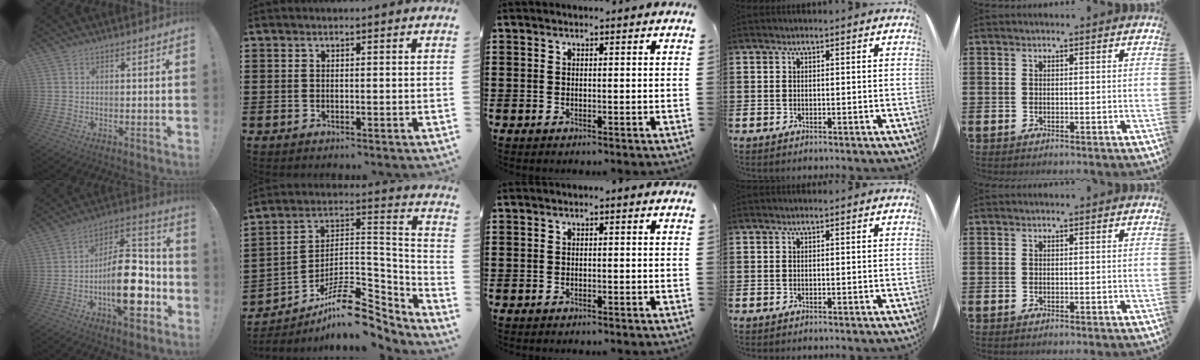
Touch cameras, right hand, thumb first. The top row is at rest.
{"thumb": {"total": 21.8, "force": [-5.9, 9.6, 18.7], "torque": [-0.300, 0.042, -0.083]}, "index": {"total": 11.5, "force": [-8.1, 4.4, 6.8], "torque": [-0.111, 0.032, -0.148]}}